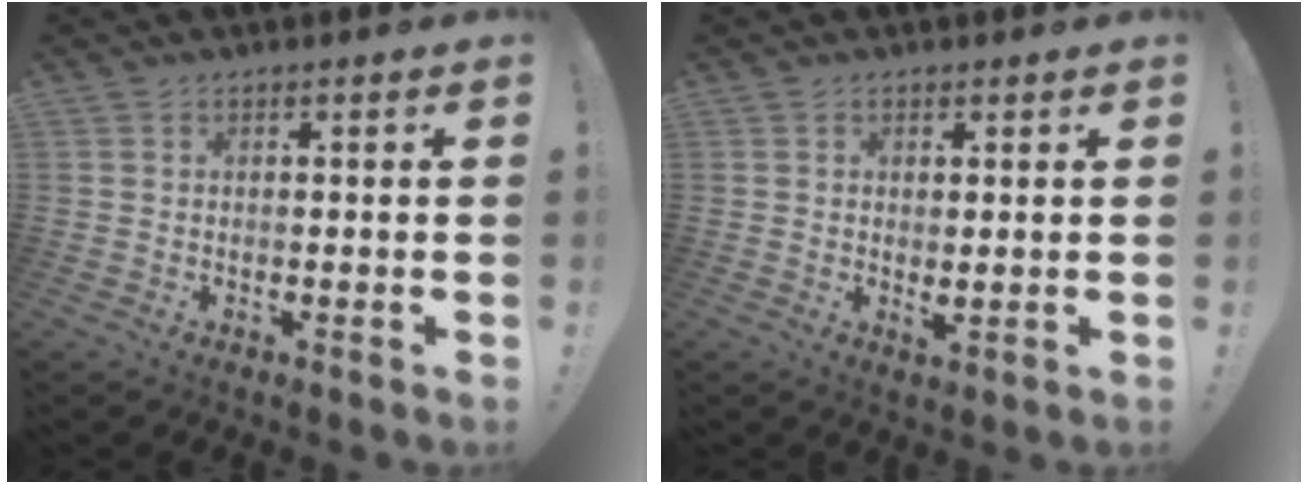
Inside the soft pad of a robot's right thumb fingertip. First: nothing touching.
{"total": 1.9, "force": [0.6, 0.8, 1.7], "torque": [-0.022, -0.006, 0.010]}